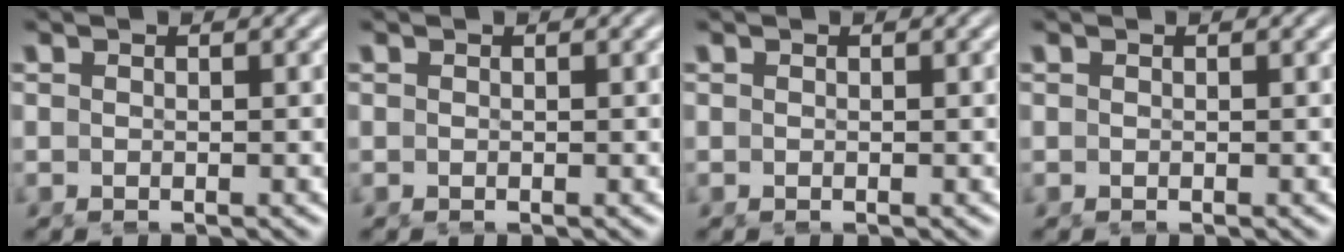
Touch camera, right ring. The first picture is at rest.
{"total": 0.0}
{"total": 0.0}
{"total": 0.0}